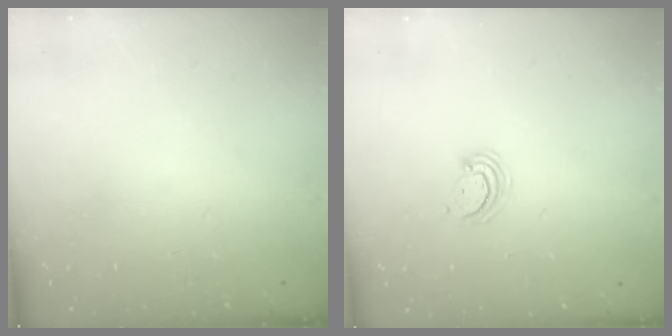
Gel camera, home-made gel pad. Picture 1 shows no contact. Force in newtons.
{"total": 4.3, "press": 4.3, "slide": 0.4}